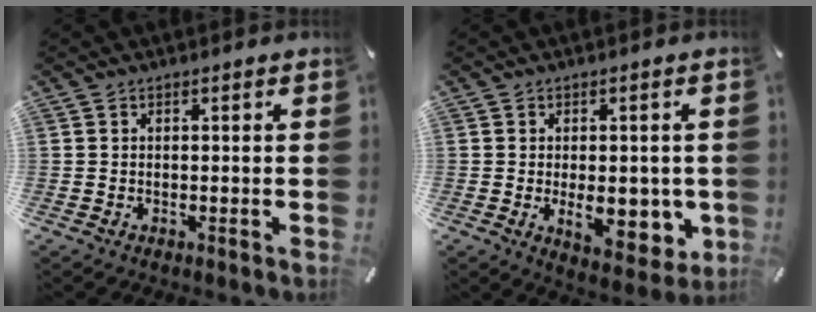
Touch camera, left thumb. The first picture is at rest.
{"total": 10.9, "force": [-1.4, 5.3, 9.4], "torque": [-0.122, -0.012, -0.018]}